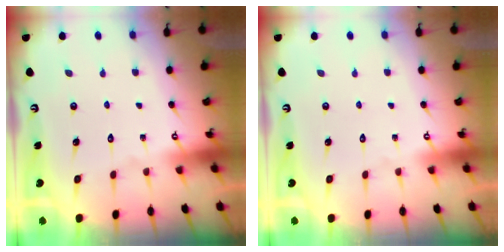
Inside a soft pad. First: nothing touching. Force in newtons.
{"total": 0.0}